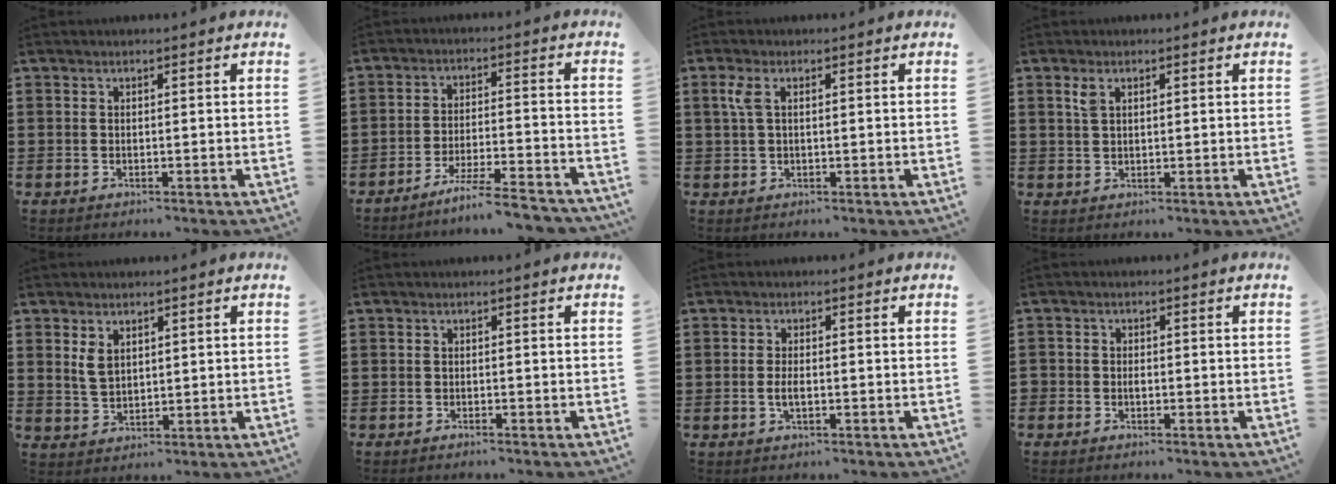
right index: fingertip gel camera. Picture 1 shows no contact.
{"total": 6.2, "force": [-5.6, -0.3, 2.6], "torque": [-0.048, -0.007, -0.107]}
{"total": 2.8, "force": [0.5, 1.1, 2.5], "torque": [-0.060, 0.007, 0.004]}
{"total": 2.1, "force": [0.9, 1.0, 1.6], "torque": [-0.034, 0.005, 0.016]}
{"total": 3.2, "force": [1.5, 2.1, 2.0], "torque": [-0.047, 0.008, 0.027]}
{"total": 0.6, "force": [-0.6, 0.0, 0.1], "torque": [-0.003, -0.002, -0.012]}
{"total": 2.0, "force": [-0.4, 0.7, 1.9], "torque": [-0.035, 0.000, -0.008]}
{"total": 1.2, "force": [-0.6, 0.9, 0.6], "torque": [-0.015, 0.000, -0.012]}